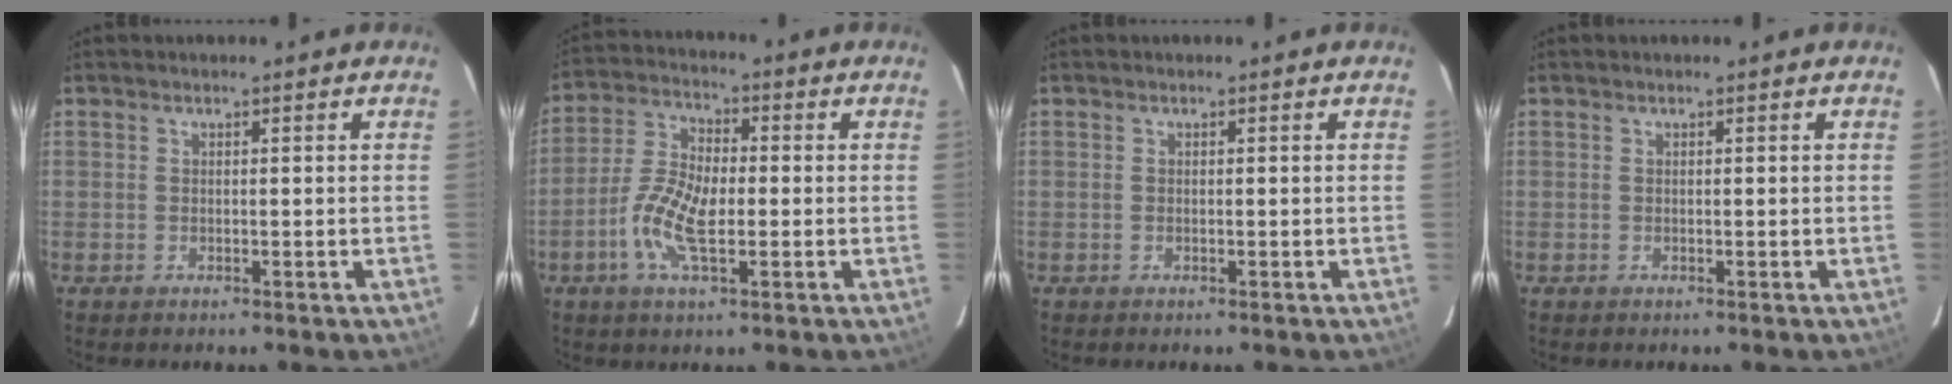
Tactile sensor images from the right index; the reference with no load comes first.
{"total": 9.6, "force": [-2.4, 3.9, 8.5], "torque": [-0.179, 0.005, -0.052]}
{"total": 0.0}
{"total": 0.0}